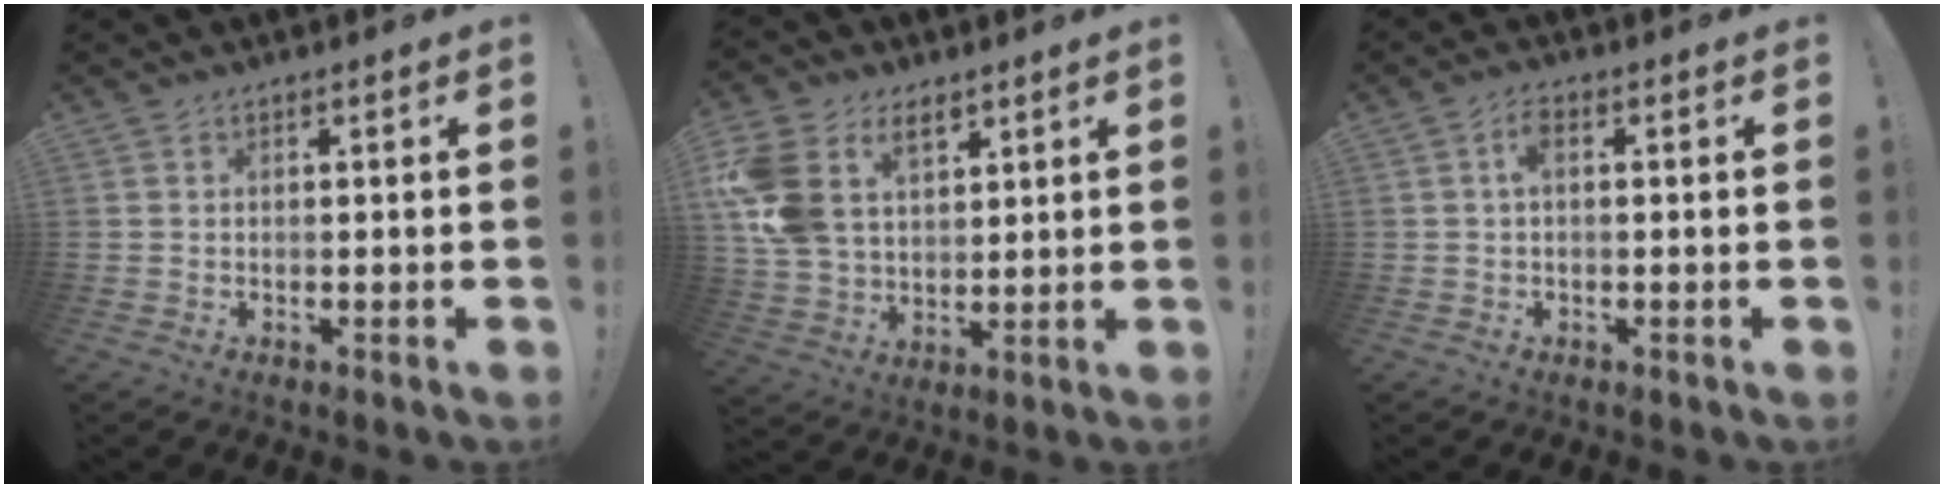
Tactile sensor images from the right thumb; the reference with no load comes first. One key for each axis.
{"total": 15.8, "fx": 7.6, "fy": 11.0, "fz": 8.4, "tx": -0.182, "ty": -0.035, "tz": 0.145}
{"total": 3.4, "fx": 0.4, "fy": 1.5, "fz": 3.0, "tx": -0.060, "ty": 0.011, "tz": 0.006}